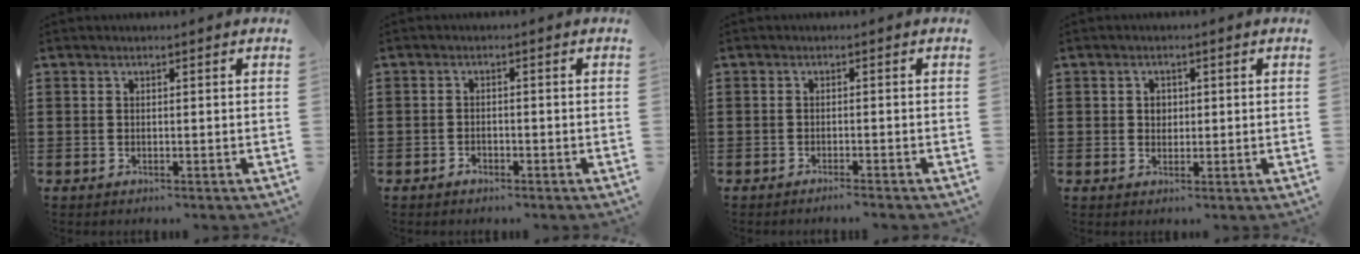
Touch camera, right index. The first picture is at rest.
{"total": 1.1, "force": [-0.8, 0.7, 0.4], "torque": [-0.009, -0.001, -0.018]}
{"total": 1.2, "force": [-1.1, -0.2, 0.4], "torque": [-0.007, 0.001, -0.022]}
{"total": 1.7, "force": [0.3, 1.5, 0.8], "torque": [-0.020, 0.010, 0.003]}